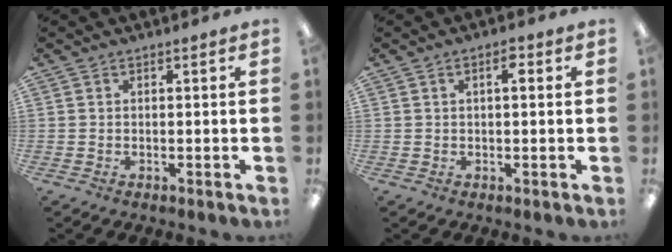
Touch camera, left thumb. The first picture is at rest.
{"total": 2.6, "force": [0.9, 1.0, 2.2], "torque": [-0.029, -0.001, 0.011]}